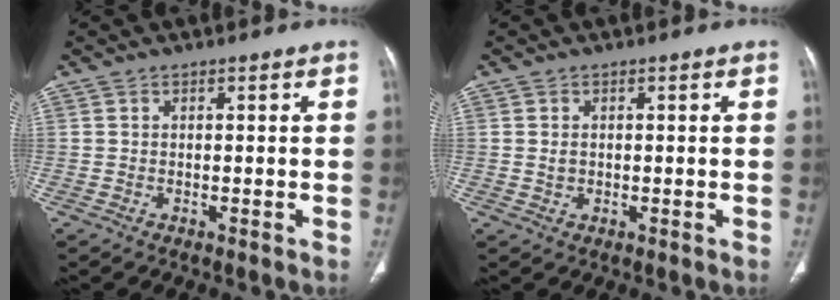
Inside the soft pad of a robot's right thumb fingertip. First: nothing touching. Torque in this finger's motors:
{"motor_torque": [-0.16, -0.16, -0.01, 0.05, -0.02]}